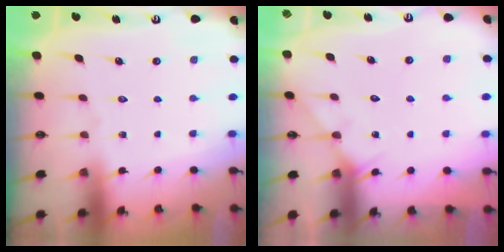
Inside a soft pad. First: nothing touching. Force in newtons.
{"total": 3.3, "press": 3.3, "slide": 0.3}